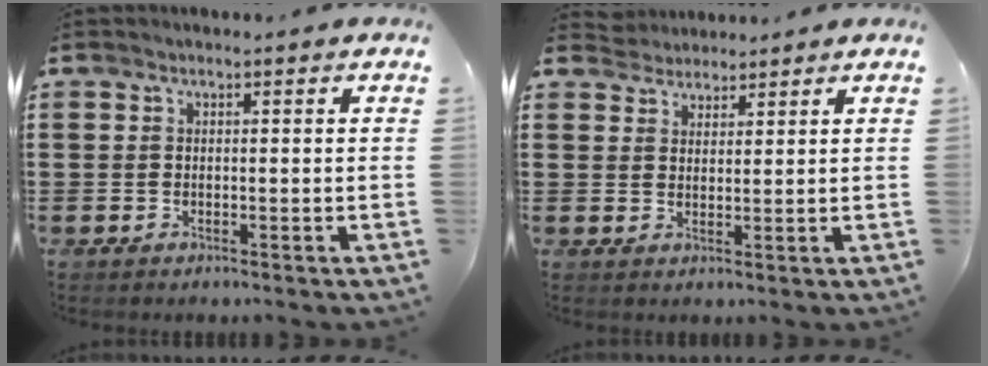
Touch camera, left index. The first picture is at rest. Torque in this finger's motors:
{"motor_torque": [-0.04, 0.00, -0.04, -0.03]}